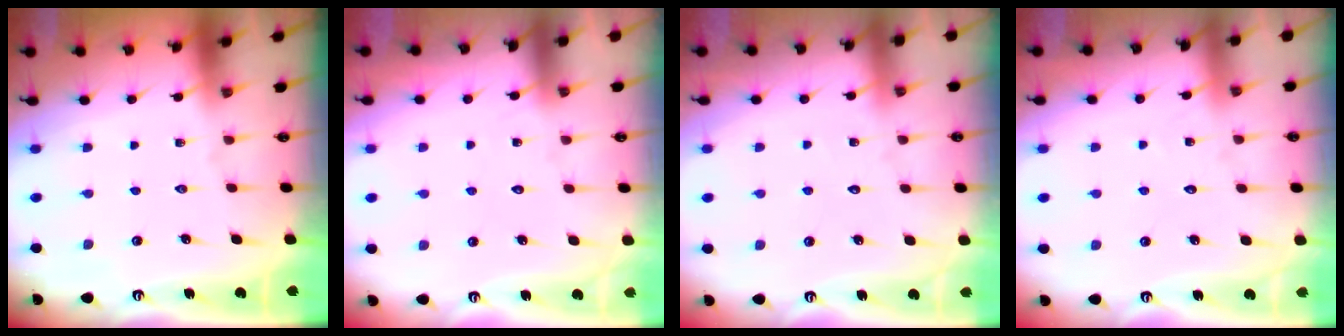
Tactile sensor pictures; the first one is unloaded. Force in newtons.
{"total": 5.8, "press": 5.8, "slide": 0.5}
{"total": 2.7, "press": 2.7, "slide": 0.2}
{"total": 4.8, "press": 4.8, "slide": 0.6}